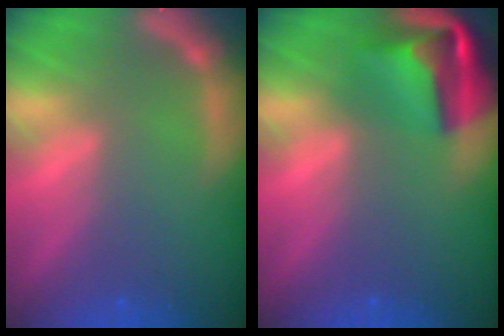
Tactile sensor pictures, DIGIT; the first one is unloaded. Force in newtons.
{"total": 7.9}